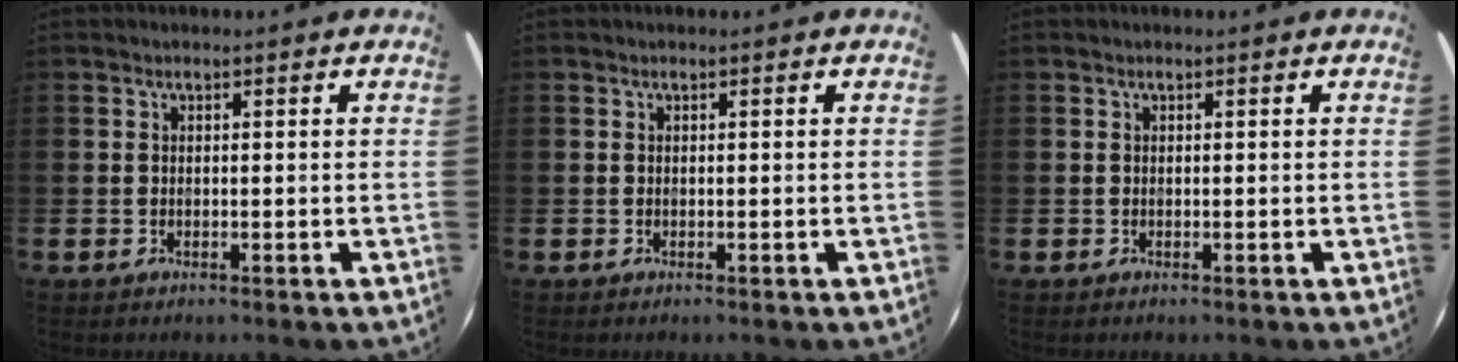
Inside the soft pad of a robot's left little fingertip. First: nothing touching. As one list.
[{"total": 0.0}, {"total": 0.0}]